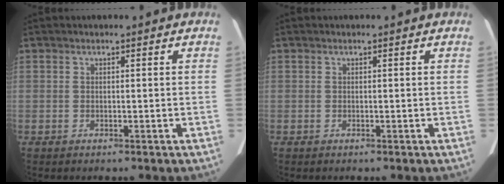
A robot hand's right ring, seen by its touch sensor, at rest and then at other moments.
{"total": 0.0}